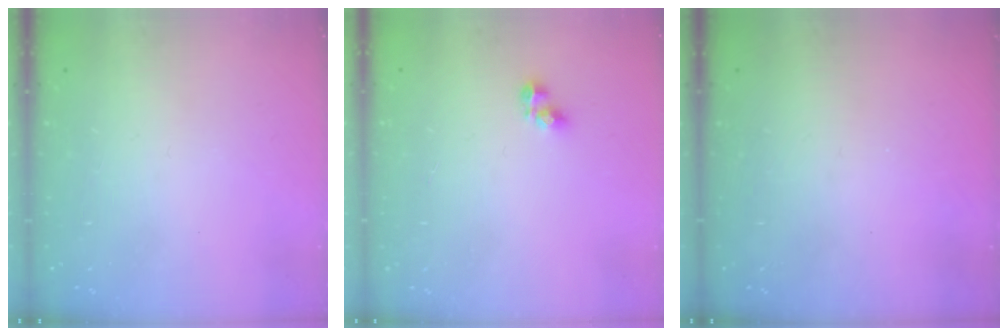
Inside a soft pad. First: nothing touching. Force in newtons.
{"total": 3.9, "press": 3.9, "slide": 0.4}
{"total": 0.0}